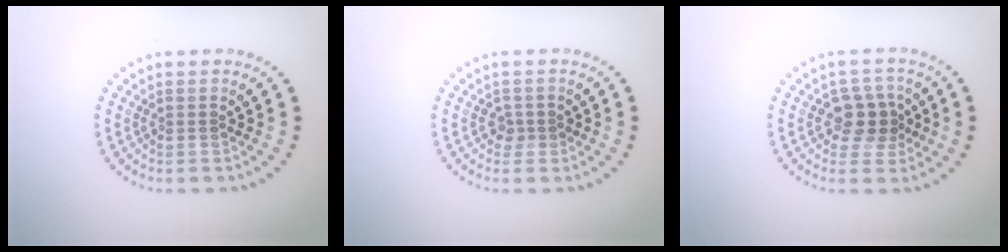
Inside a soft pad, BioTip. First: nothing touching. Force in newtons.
{"total": 1.1, "press": 0.8, "slide": 0.8}
{"total": 3.6, "press": 3.3, "slide": 1.3}